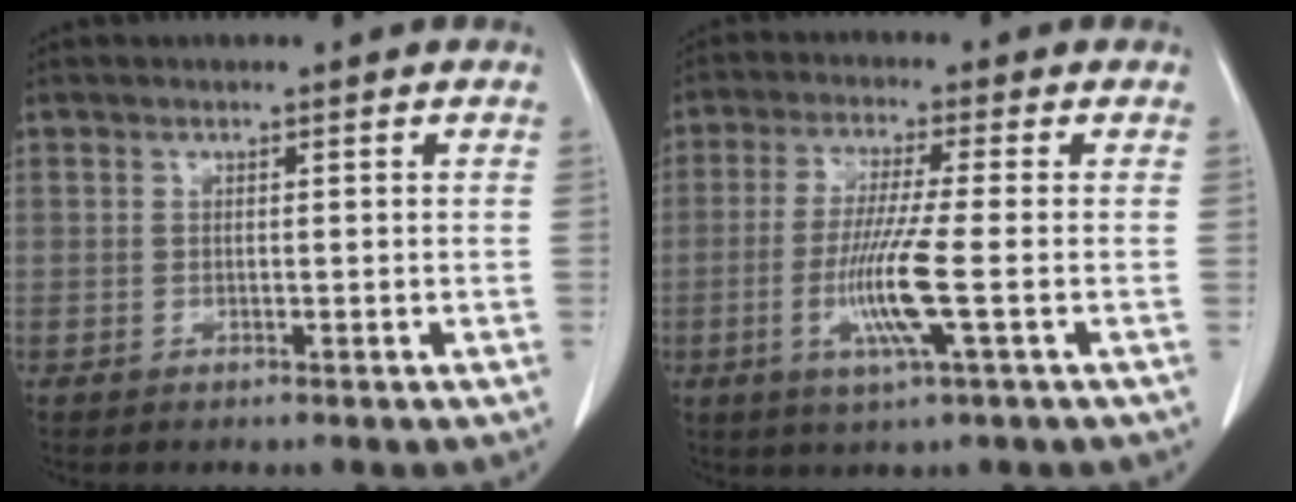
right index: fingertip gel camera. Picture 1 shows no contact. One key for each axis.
{"total": 8.7, "fx": -2.2, "fy": -0.7, "fz": 8.4, "tx": -0.171, "ty": -0.018, "tz": -0.044}